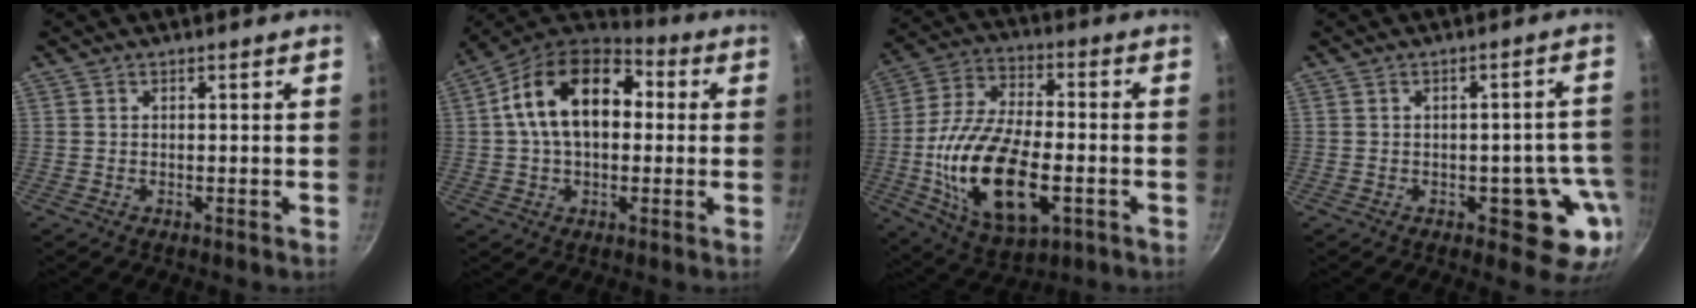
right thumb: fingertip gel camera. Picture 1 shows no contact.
{"total": 17.8, "force": [2.5, 11.6, 13.2], "torque": [-0.195, 0.032, 0.019]}
{"total": 21.9, "force": [-4.9, 10.9, 18.4], "torque": [-0.342, 0.017, -0.083]}
{"total": 9.0, "force": [-3.1, 5.0, 6.9], "torque": [-0.023, 0.025, -0.033]}